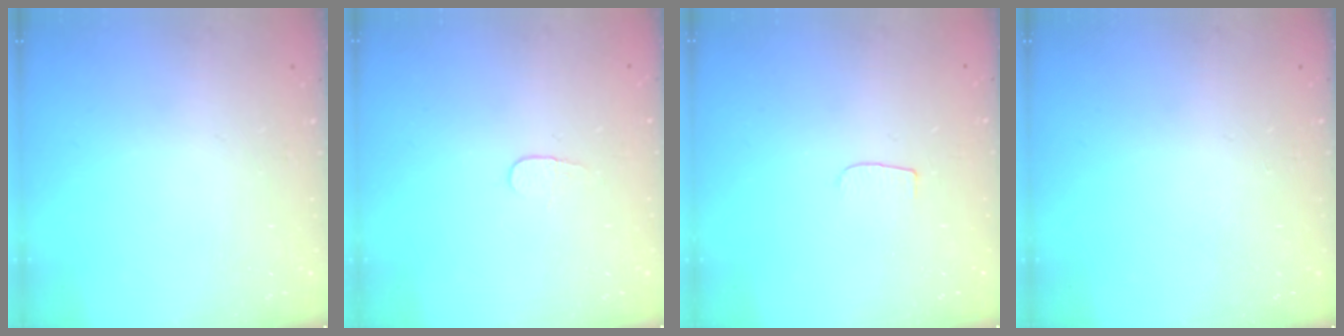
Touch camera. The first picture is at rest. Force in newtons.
{"total": 3.5, "press": 3.4, "slide": 0.4}
{"total": 3.0, "press": 3.0, "slide": 0.4}
{"total": 0.0}